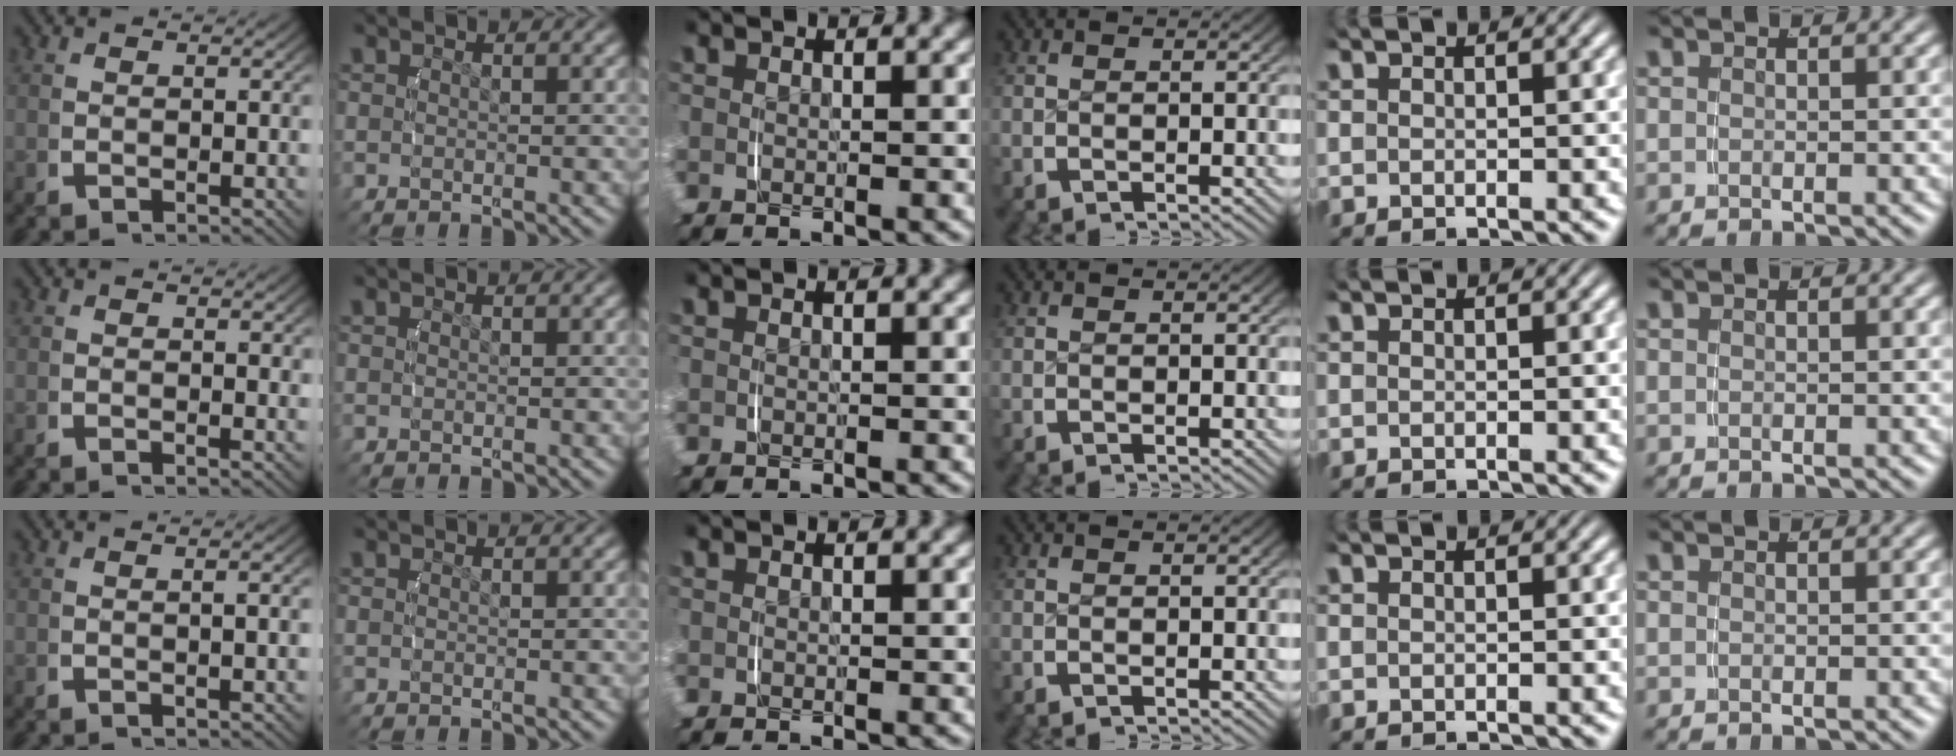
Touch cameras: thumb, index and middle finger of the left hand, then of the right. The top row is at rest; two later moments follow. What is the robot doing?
{"motion": "lift_and_place", "object": "camera"}